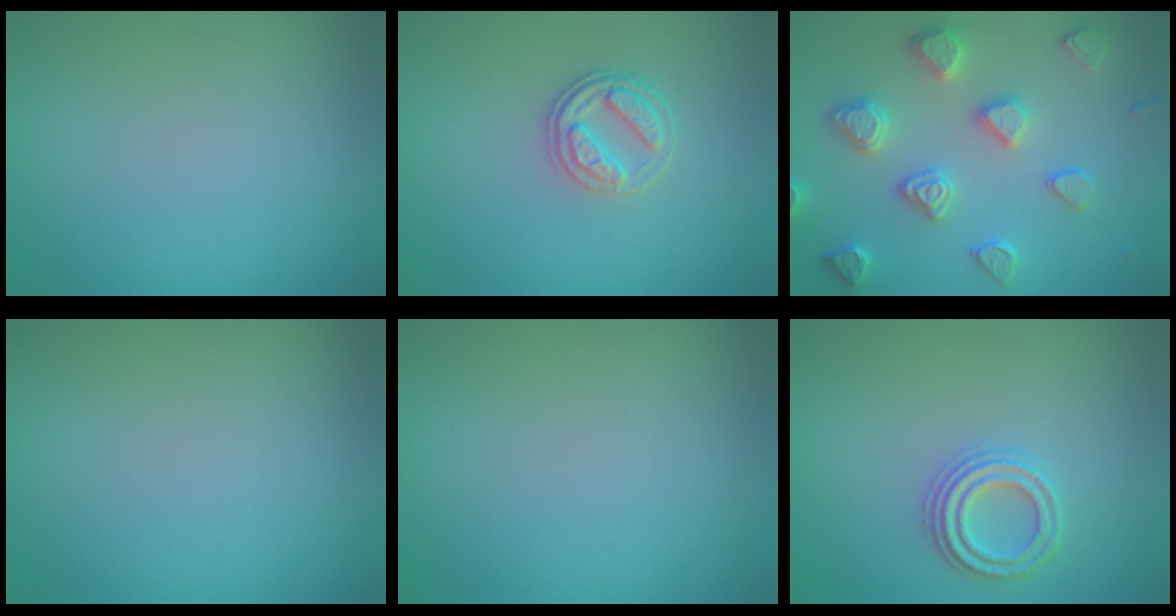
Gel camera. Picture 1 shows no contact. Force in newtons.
{"total": 2.7, "press": 2.4, "slide": 1.1}
{"total": 4.6, "press": 4.2, "slide": 1.9}
{"total": 0.0}
{"total": 0.0}
{"total": 2.5, "press": 2.4, "slide": 0.4}